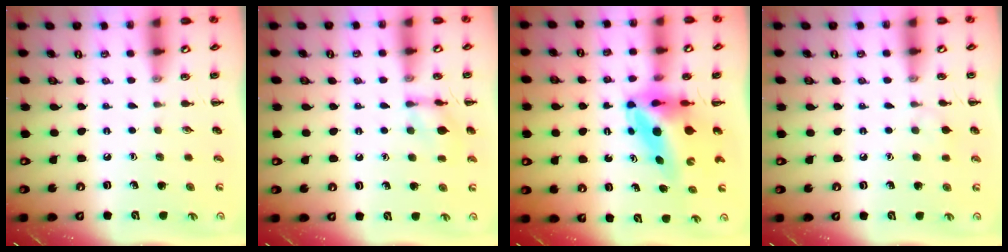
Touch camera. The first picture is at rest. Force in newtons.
{"total": 9.0, "press": 9.0, "slide": 0.9}
{"total": 6.7, "press": 6.4, "slide": 2.0}
{"total": 5.3, "press": 5.0, "slide": 1.7}